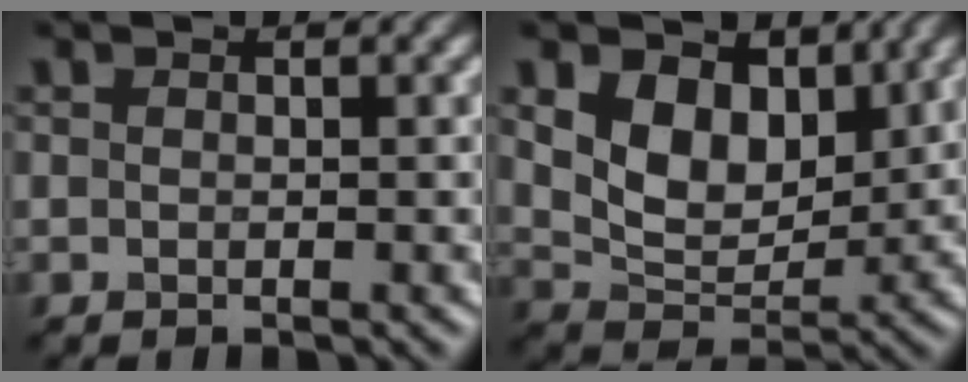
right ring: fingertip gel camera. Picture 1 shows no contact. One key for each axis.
{"total": 6.9, "fx": 2.7, "fy": 4.5, "fz": 4.5, "tx": -0.090, "ty": -0.012, "tz": 0.044}